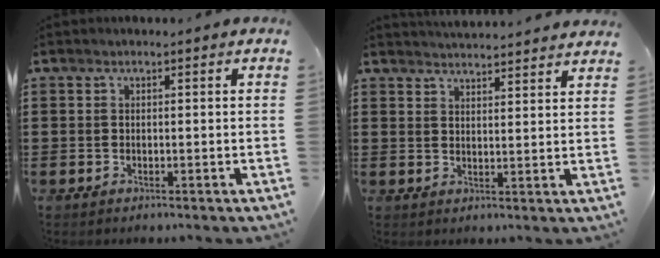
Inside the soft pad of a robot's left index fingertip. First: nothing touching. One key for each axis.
{"total": 3.2, "fx": 3.2, "fy": -0.3, "fz": -0.1, "tx": -0.008, "ty": -0.014, "tz": 0.059}